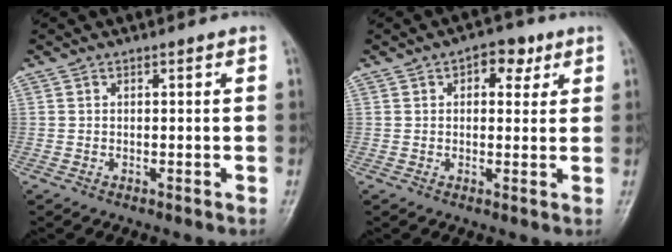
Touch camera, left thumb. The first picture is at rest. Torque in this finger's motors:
{"motor_torque": [0.09, 0.16, -0.19, 0.11, 0.07]}